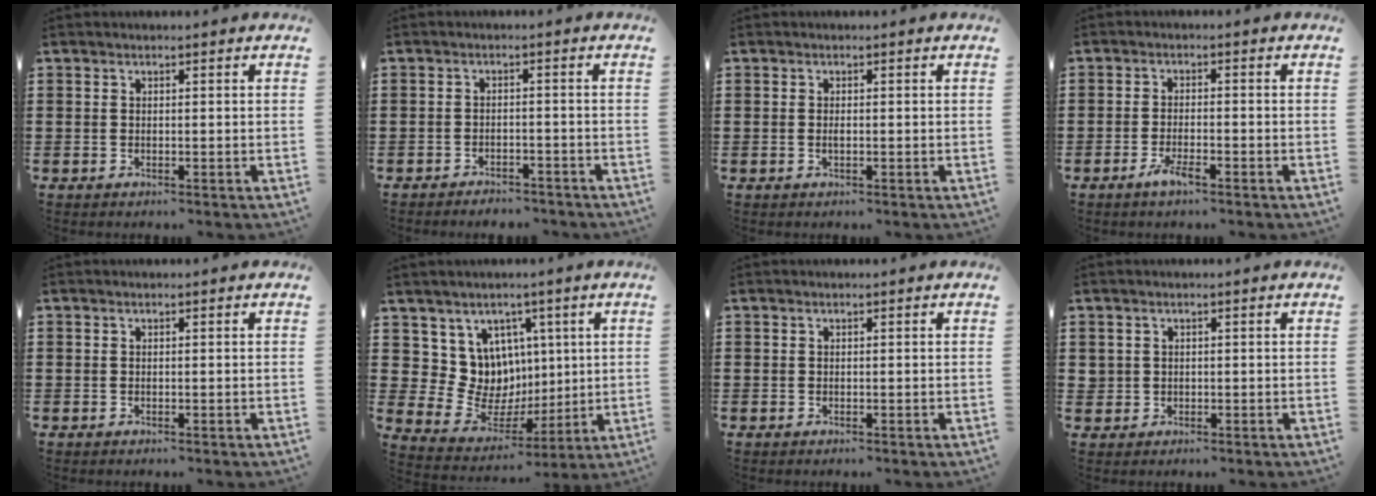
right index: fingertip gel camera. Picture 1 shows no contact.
{"total": 2.2, "force": [-2.2, 0.2, -0.1], "torque": [-0.006, 0.000, -0.048]}
{"total": 0.9, "force": [-0.1, 0.3, 0.8], "torque": [-0.017, -0.002, -0.001]}
{"total": 2.7, "force": [-1.7, 0.6, 2.1], "torque": [-0.047, -0.003, -0.034]}
{"total": 0.0}
{"total": 9.1, "force": [2.6, 8.6, 1.4], "torque": [-0.056, -0.038, 0.059]}
{"total": 0.0}
{"total": 1.4, "force": [0.2, 1.4, 0.1], "torque": [-0.008, 0.008, 0.002]}